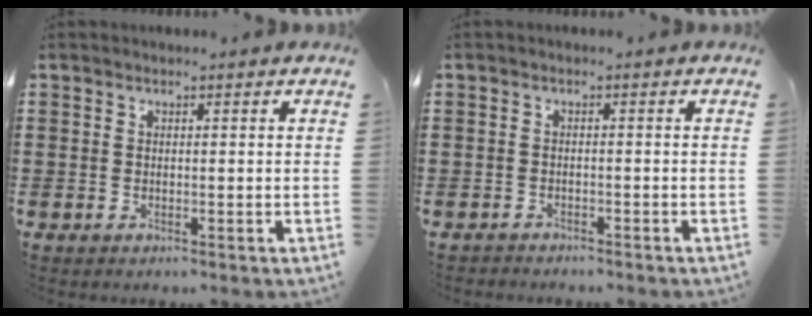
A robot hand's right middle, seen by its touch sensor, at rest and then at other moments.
{"total": 0.8, "force": [-0.8, 0.0, -0.1], "torque": [0.000, 0.003, -0.018]}